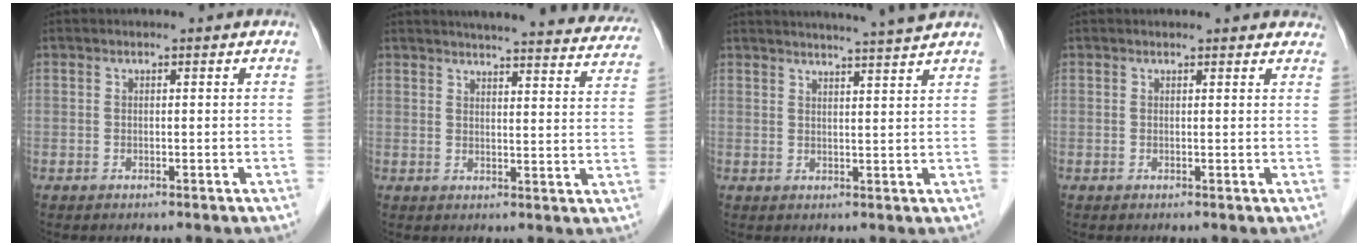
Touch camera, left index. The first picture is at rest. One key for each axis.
{"total": 24.7, "fx": 23.2, "fy": 3.1, "fz": 8.0, "tx": -0.102, "ty": -0.048, "tz": 0.262}
{"total": 8.7, "fx": 8.0, "fy": -1.4, "fz": 3.2, "tx": -0.049, "ty": 0.006, "tz": 0.099}
{"total": 5.7, "fx": 5.3, "fy": 1.6, "fz": 1.4, "tx": -0.004, "ty": 0.009, "tz": 0.044}